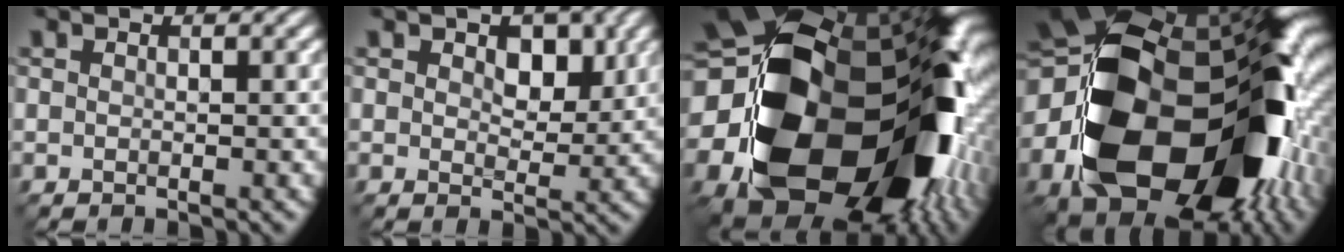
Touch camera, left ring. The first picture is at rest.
{"total": 3.5, "force": [1.2, 2.2, 2.5], "torque": [-0.038, -0.005, 0.013]}
{"total": 24.6, "force": [-2.8, 17.5, 17.0], "torque": [-0.328, -0.064, -0.038]}
{"total": 22.3, "force": [-4.0, 15.1, 15.9], "torque": [-0.349, -0.036, -0.047]}